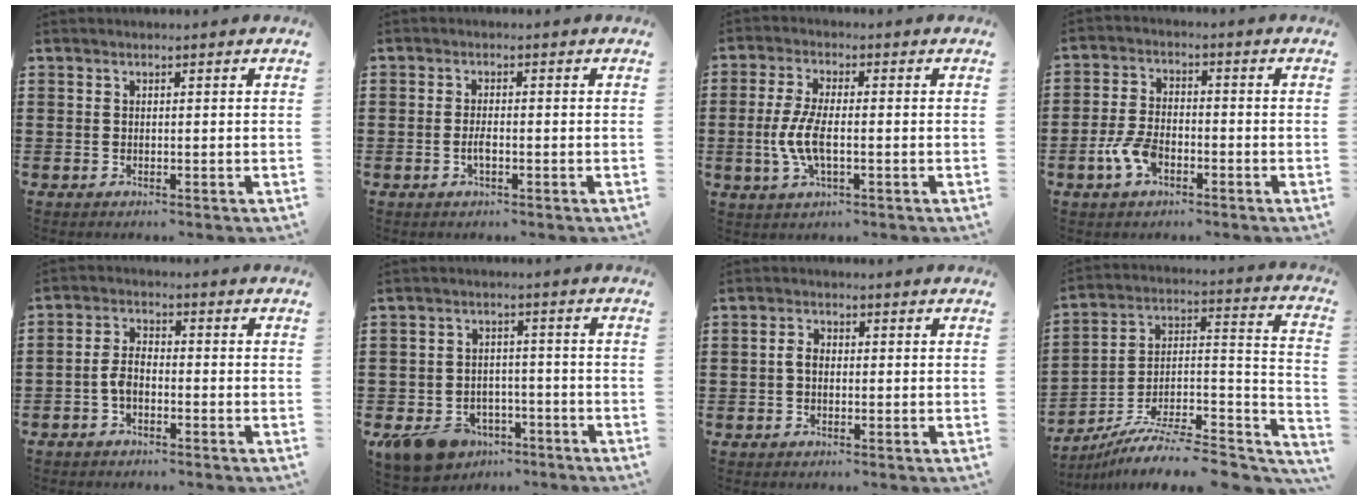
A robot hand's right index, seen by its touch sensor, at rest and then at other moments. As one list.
[{"total": 2.0, "force": [-0.7, 0.6, 1.8], "torque": [-0.040, -0.001, -0.015]}, {"total": 5.9, "force": [-1.1, 2.3, 5.3], "torque": [-0.121, -0.002, -0.028]}, {"total": 5.6, "force": [-2.6, 2.9, 3.9], "torque": [-0.100, 0.000, -0.056]}, {"total": 3.5, "force": [-1.8, 1.7, 2.4], "torque": [-0.059, 0.003, -0.039]}, {"total": 6.7, "force": [-4.9, 3.7, 2.6], "torque": [-0.069, 0.014, -0.094]}, {"total": 2.2, "force": [-0.2, 1.4, 1.7], "torque": [-0.040, 0.002, -0.007]}, {"total": 9.2, "force": [-7.3, 2.4, 4.9], "torque": [-0.076, 0.013, -0.140]}]